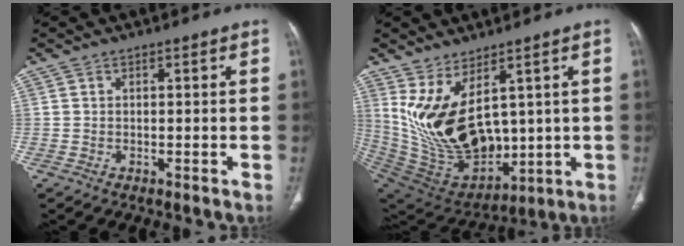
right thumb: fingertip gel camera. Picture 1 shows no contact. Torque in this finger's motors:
{"motor_torque": [-0.52, 1.43, 1.38, 1.38, 0.19]}